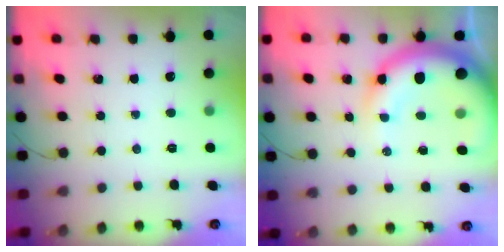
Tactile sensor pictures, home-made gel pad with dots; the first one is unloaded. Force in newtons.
{"total": 14.1, "press": 13.7, "slide": 3.0}